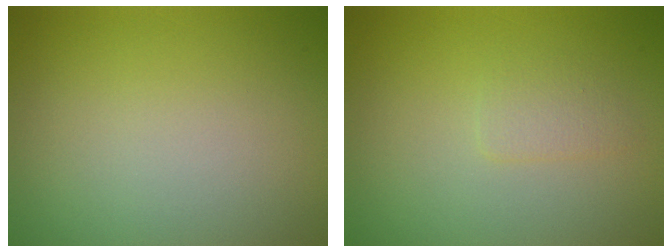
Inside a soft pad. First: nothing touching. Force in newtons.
{"total": 1.2, "press": 1.2, "slide": 0.1}